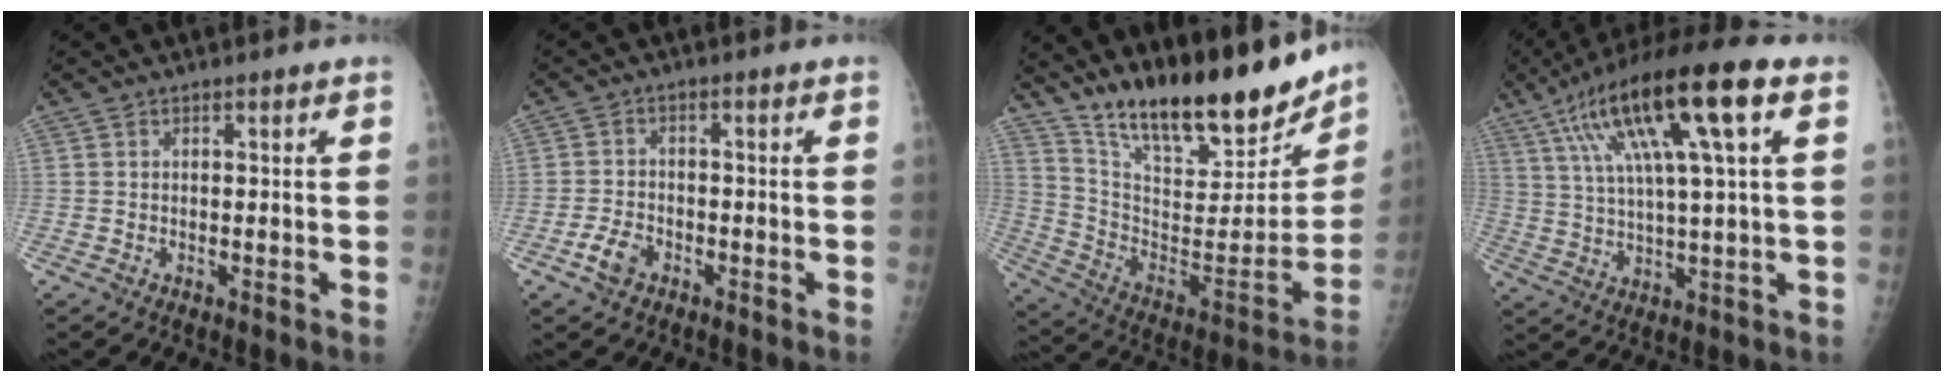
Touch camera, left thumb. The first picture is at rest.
{"total": 4.0, "force": [-2.2, 2.6, 2.2], "torque": [-0.041, 0.012, -0.040]}
{"total": 25.5, "force": [20.0, 8.0, 13.6], "torque": [-0.187, -0.091, 0.321]}
{"total": 19.7, "force": [7.8, 3.5, 17.7], "torque": [-0.322, 0.014, 0.130]}